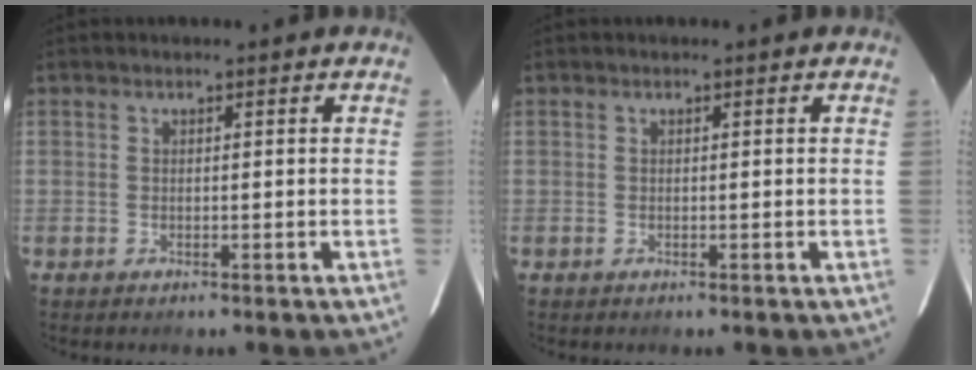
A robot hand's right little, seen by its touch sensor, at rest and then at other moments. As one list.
[{"total": 0.0}]